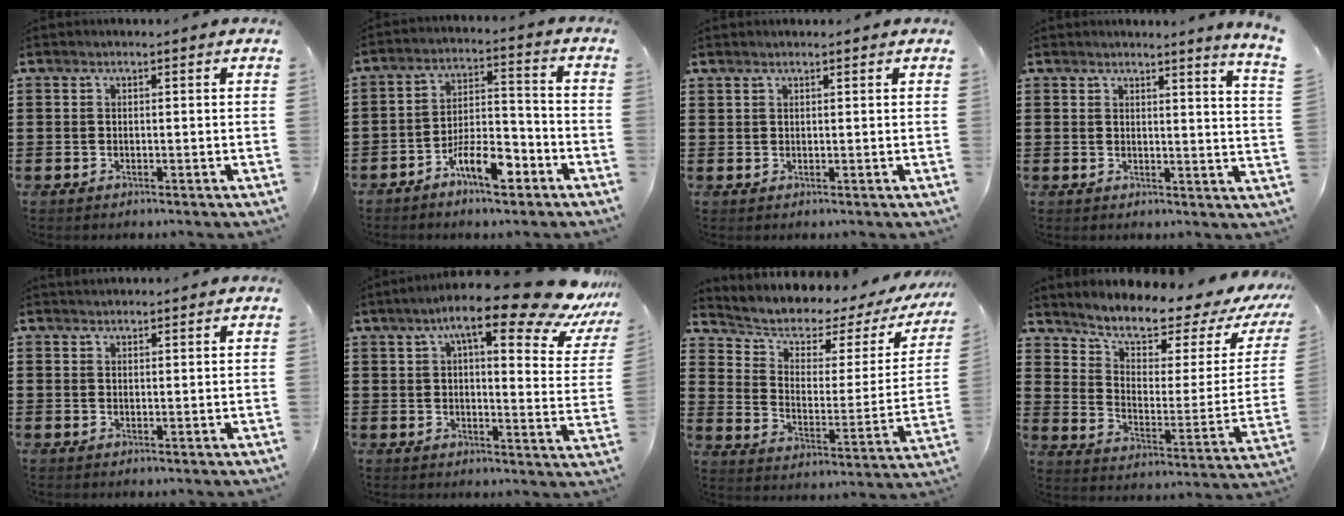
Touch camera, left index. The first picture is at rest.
{"total": 8.1, "force": [-5.4, 2.7, 5.3], "torque": [-0.096, 0.013, -0.100]}
{"total": 0.8, "force": [0.7, 0.2, 0.2], "torque": [-0.006, 0.001, 0.015]}
{"total": 3.0, "force": [2.7, -1.2, 0.7], "torque": [-0.013, -0.022, 0.046]}
{"total": 0.9, "force": [0.9, 0.2, 0.0], "torque": [-0.002, -0.001, 0.019]}
{"total": 14.2, "force": [10.0, 2.5, 9.7], "torque": [-0.161, -0.043, 0.161]}
{"total": 3.9, "force": [2.9, 2.3, 1.4], "torque": [-0.053, -0.027, 0.042]}
{"total": 6.3, "force": [5.4, 2.0, 2.7], "torque": [-0.069, -0.045, 0.087]}